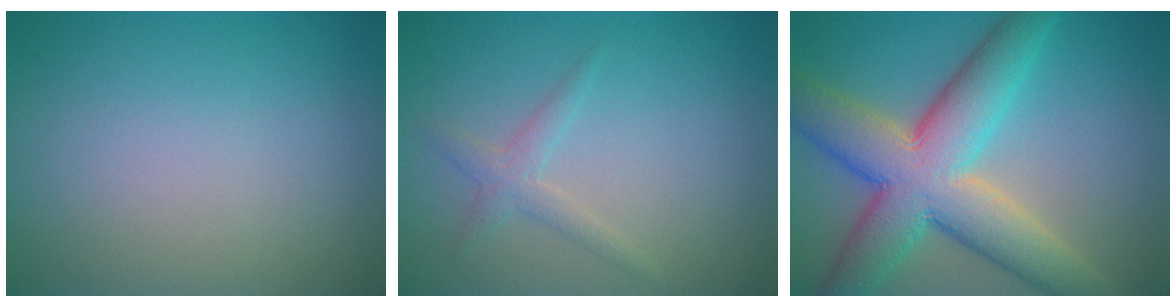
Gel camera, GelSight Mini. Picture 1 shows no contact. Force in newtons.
{"total": 1.7, "press": 1.7, "slide": 0.1}
{"total": 10.7, "press": 10.7, "slide": 0.5}